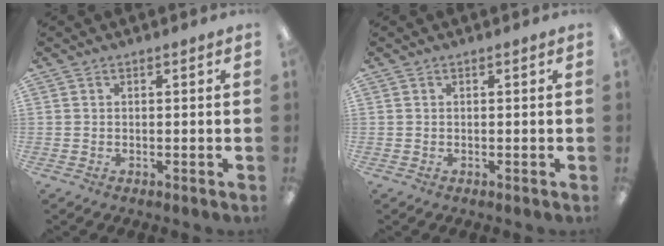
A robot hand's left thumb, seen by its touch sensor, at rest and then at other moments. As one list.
[{"total": 0.0}]